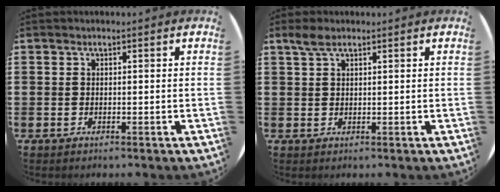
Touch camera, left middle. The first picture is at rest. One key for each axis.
{"total": 2.0, "fx": 1.4, "fy": 0.7, "fz": 1.2, "tx": -0.026, "ty": 0.005, "tz": 0.026}